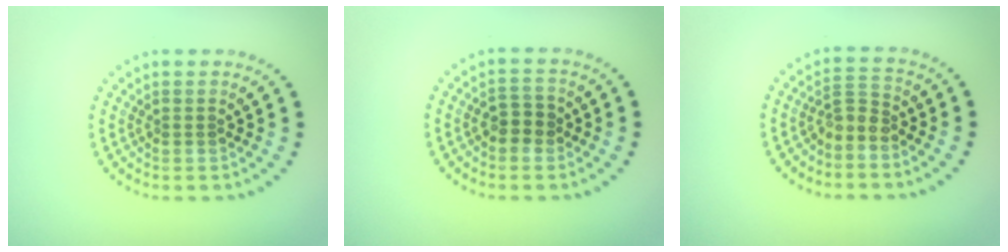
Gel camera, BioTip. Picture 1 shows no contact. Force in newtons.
{"total": 1.8, "press": 1.7, "slide": 0.5}
{"total": 2.0, "press": 1.6, "slide": 1.3}